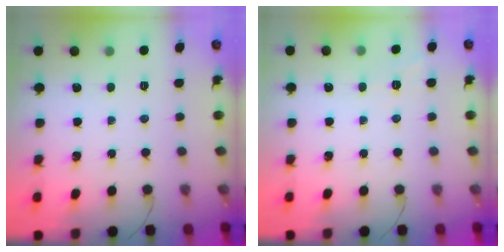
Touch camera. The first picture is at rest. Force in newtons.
{"total": 2.0, "press": 1.5, "slide": 1.4}